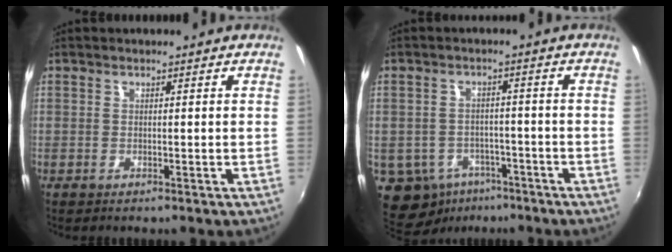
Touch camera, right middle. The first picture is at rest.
{"total": 10.0, "force": [-5.3, 7.8, 3.4], "torque": [-0.100, 0.000, -0.064]}